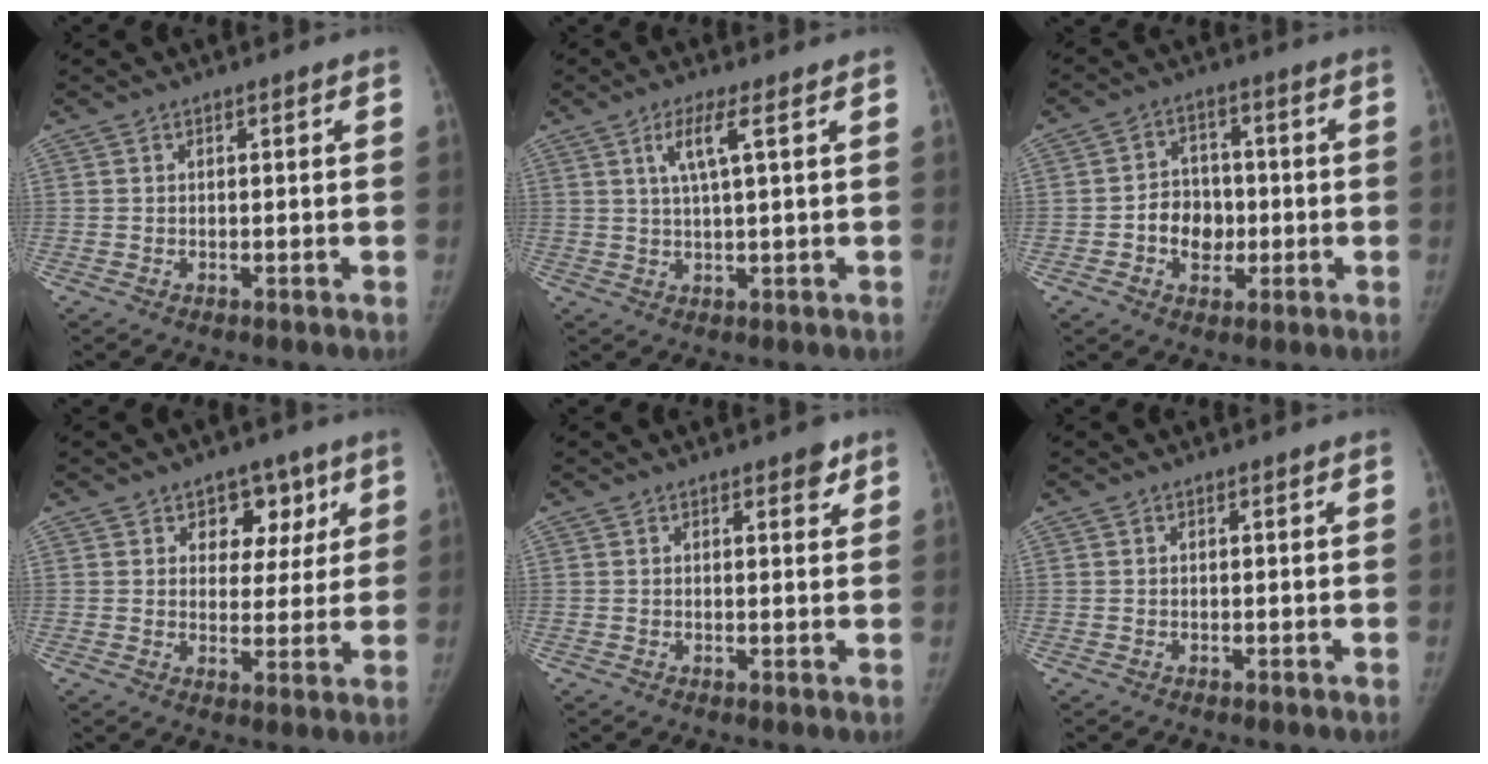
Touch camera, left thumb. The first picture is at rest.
{"total": 4.7, "force": [1.9, 0.2, 4.3], "torque": [-0.095, -0.002, 0.038]}
{"total": 7.6, "force": [-1.5, 6.3, 4.0], "torque": [-0.024, 0.018, -0.029]}
{"total": 7.7, "force": [3.8, 5.7, 3.4], "torque": [-0.001, -0.013, 0.052]}
{"total": 2.4, "force": [1.5, 1.1, 1.5], "torque": [-0.005, -0.007, 0.017]}
{"total": 0.0}